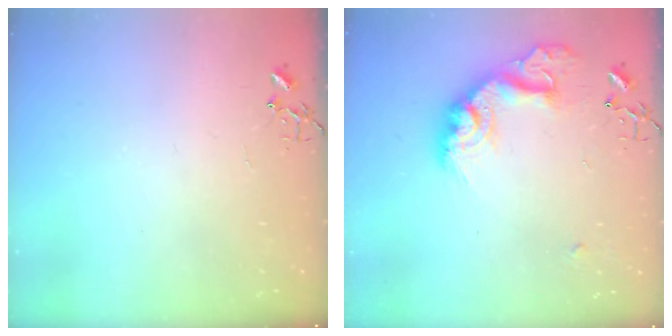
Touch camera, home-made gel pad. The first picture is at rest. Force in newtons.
{"total": 19.6, "press": 19.6, "slide": 1.4}